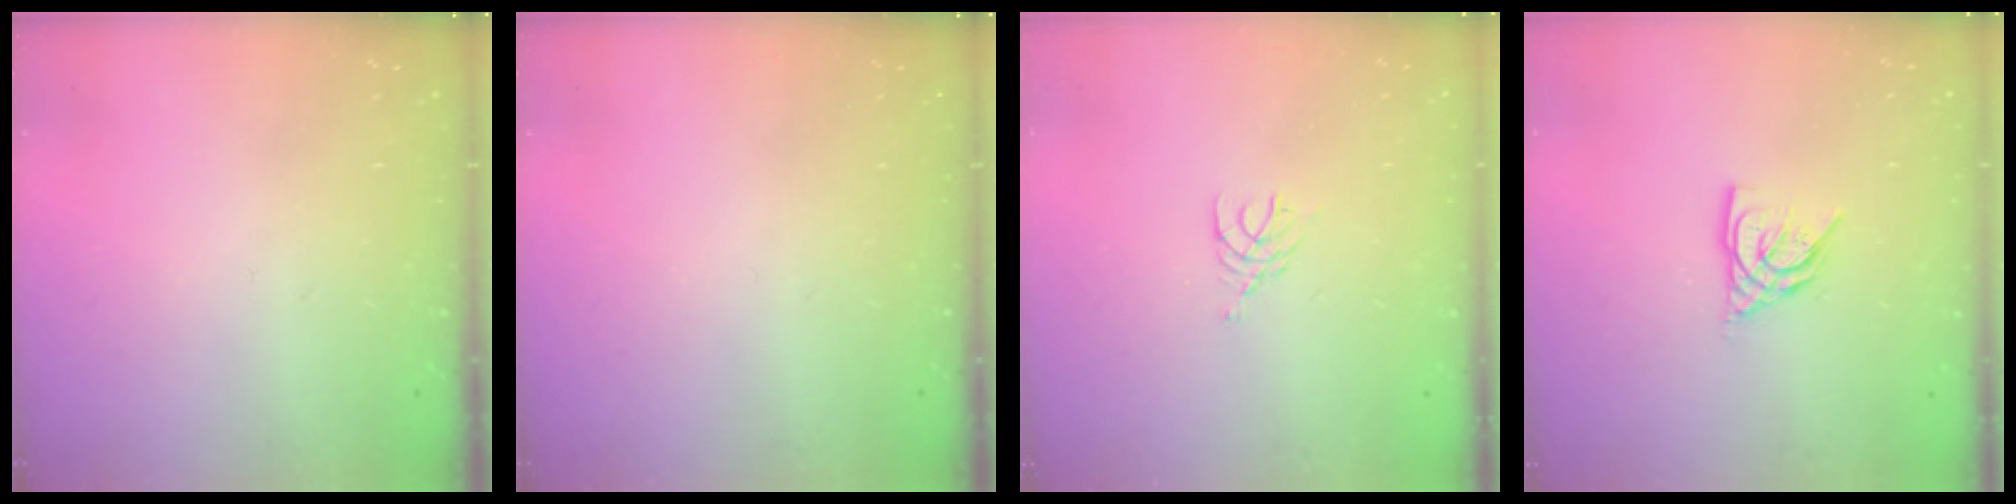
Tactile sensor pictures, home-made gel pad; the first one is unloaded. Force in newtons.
{"total": 0.0}
{"total": 3.3, "press": 3.3, "slide": 0.5}
{"total": 8.1, "press": 8.0, "slide": 1.0}